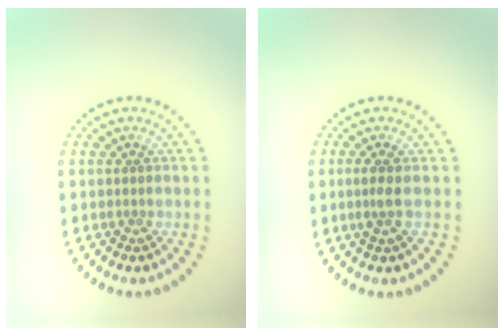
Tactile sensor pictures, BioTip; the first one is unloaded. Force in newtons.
{"total": 1.6, "press": 1.3, "slide": 1.0}